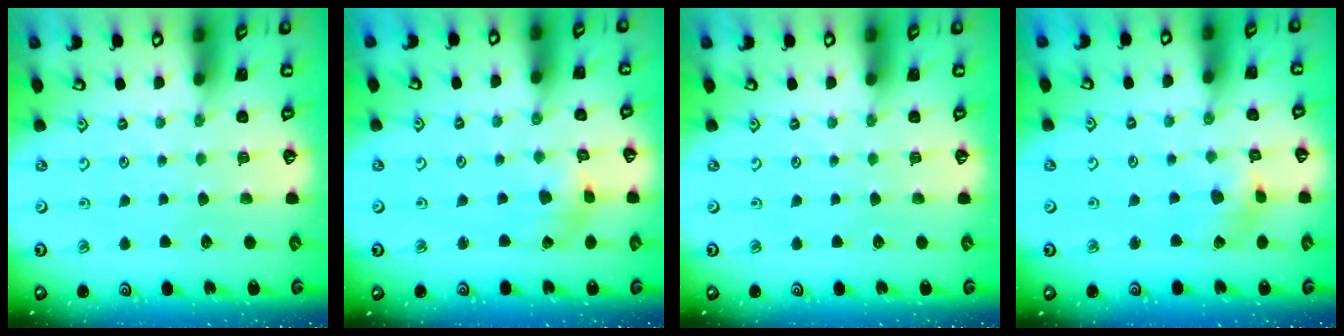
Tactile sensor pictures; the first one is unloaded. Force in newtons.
{"total": 2.8, "press": 2.7, "slide": 0.4}
{"total": 0.0}
{"total": 5.6, "press": 5.5, "slide": 0.7}